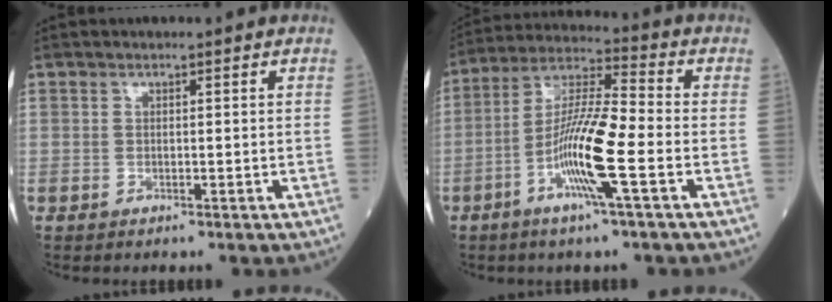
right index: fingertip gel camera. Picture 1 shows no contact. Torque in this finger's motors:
{"motor_torque": [0.48, -0.10, 0.34, 0.21]}